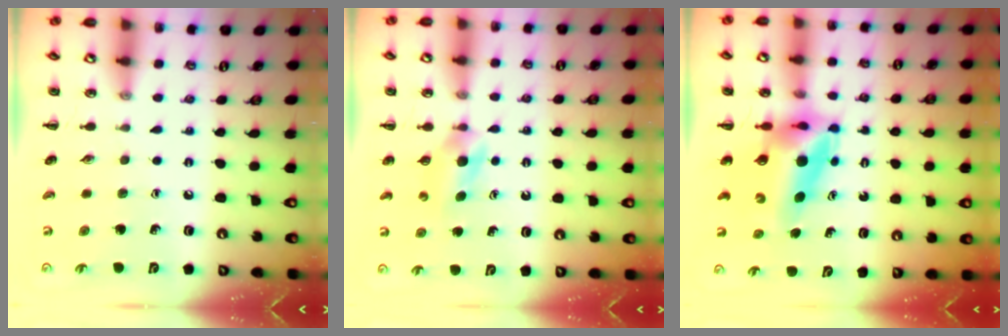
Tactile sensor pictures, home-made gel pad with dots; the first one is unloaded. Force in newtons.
{"total": 3.9, "press": 3.6, "slide": 1.3}
{"total": 7.1, "press": 6.7, "slide": 2.5}